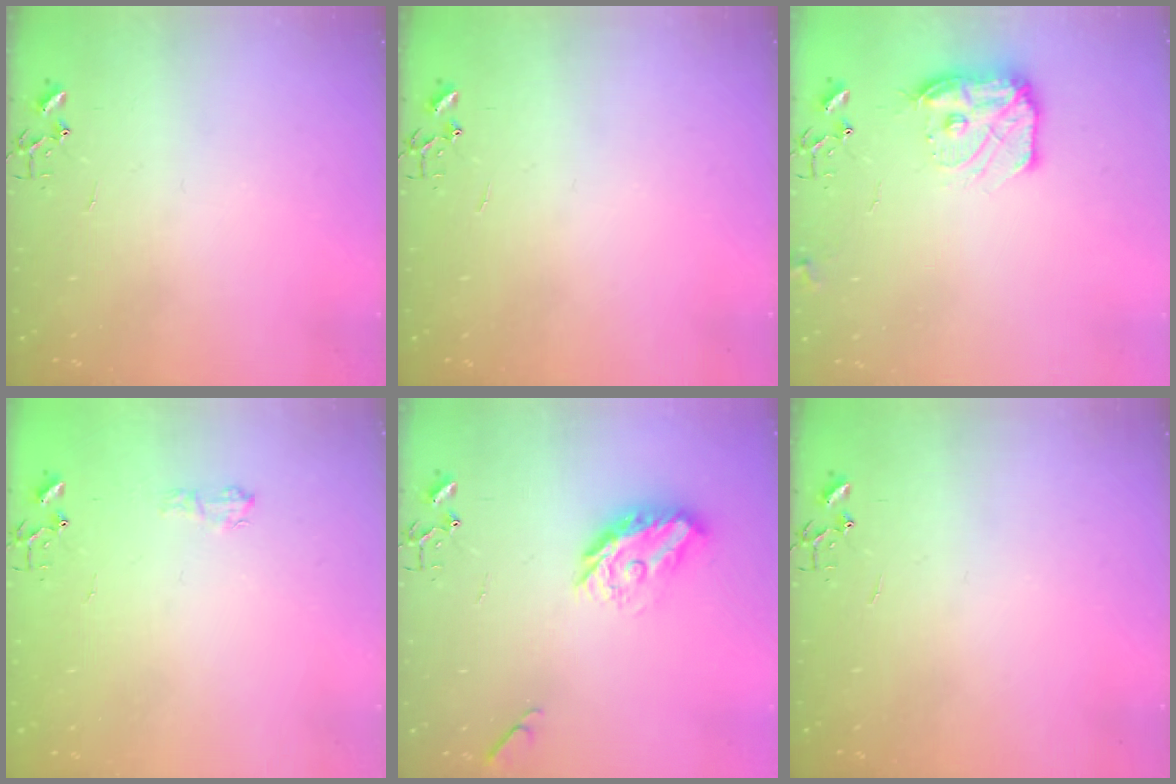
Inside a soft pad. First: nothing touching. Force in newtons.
{"total": 0.0}
{"total": 12.6, "press": 12.6, "slide": 0.6}
{"total": 6.3, "press": 6.3, "slide": 0.8}
{"total": 12.2, "press": 12.2, "slide": 0.7}
{"total": 0.0}